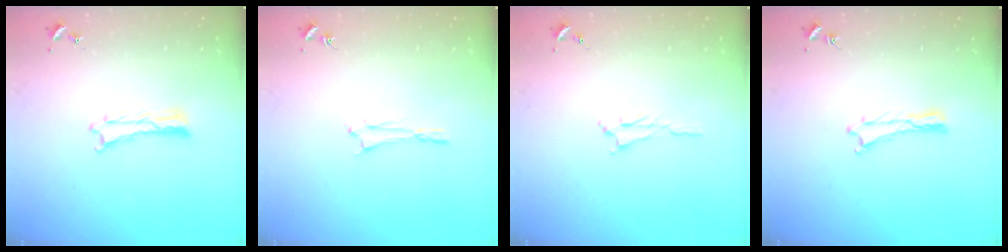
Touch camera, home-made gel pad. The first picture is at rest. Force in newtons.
{"total": 1.6, "press": 1.6, "slide": 0.1}
{"total": 1.6, "press": 1.5, "slide": 0.4}
{"total": 0.0}